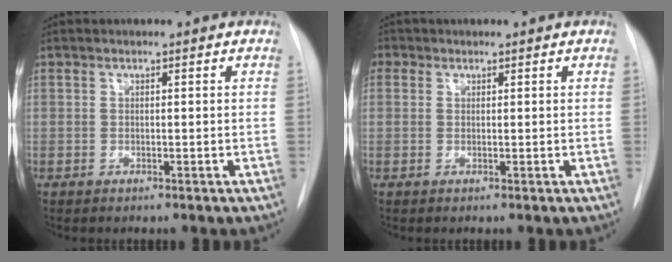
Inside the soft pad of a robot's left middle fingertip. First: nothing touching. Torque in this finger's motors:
{"motor_torque": [1.24, -0.53, 1.05, 0.21]}